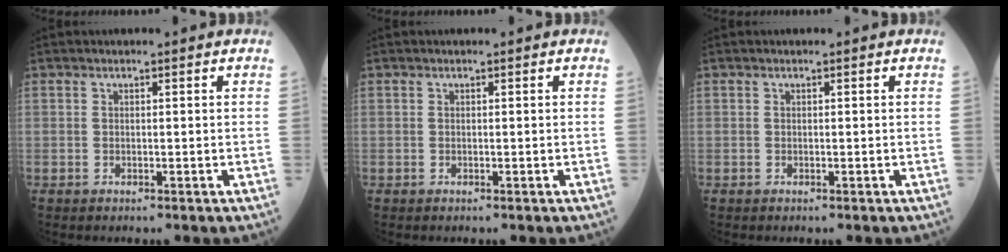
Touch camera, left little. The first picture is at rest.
{"total": 0.0}
{"total": 0.0}